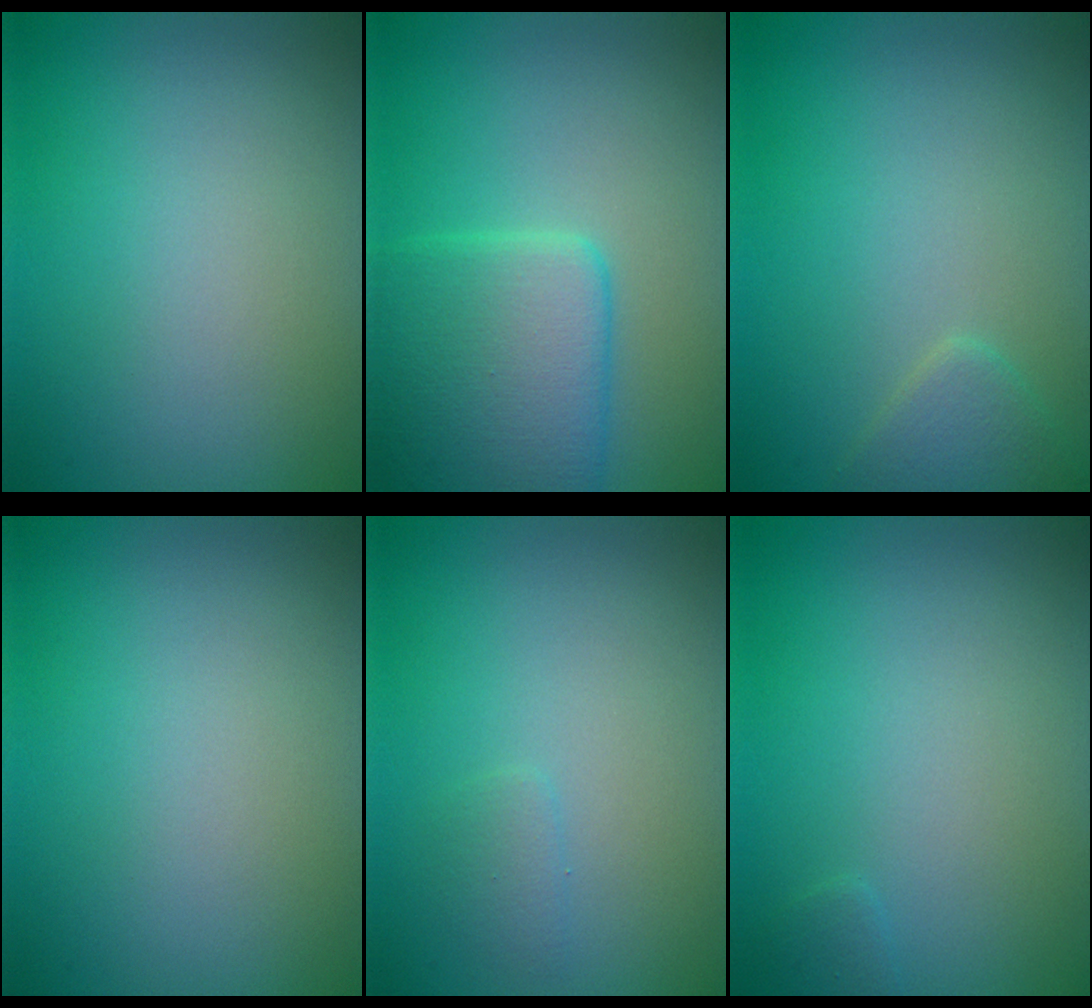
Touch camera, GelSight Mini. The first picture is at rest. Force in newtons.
{"total": 6.8, "press": 6.8, "slide": 0.4}
{"total": 1.8, "press": 1.8, "slide": 0.1}
{"total": 0.0}
{"total": 0.8, "press": 0.8, "slide": 0.0}
{"total": 0.6, "press": 0.6, "slide": 0.0}